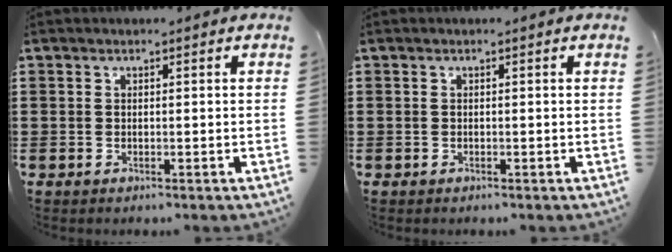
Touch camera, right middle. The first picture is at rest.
{"total": 0.0}